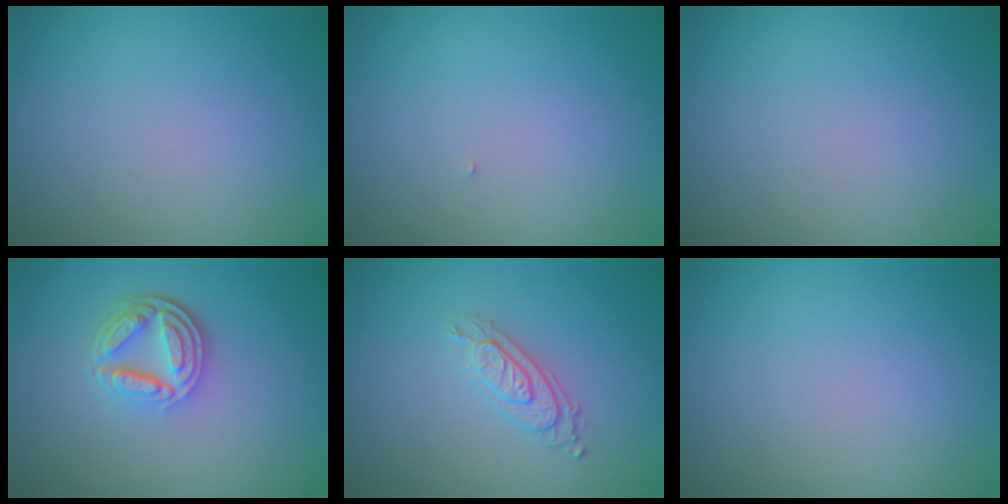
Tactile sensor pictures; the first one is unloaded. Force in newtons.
{"total": 0.0}
{"total": 0.0}
{"total": 4.7, "press": 3.5, "slide": 3.2}
{"total": 2.8, "press": 2.2, "slide": 1.7}
{"total": 0.0}